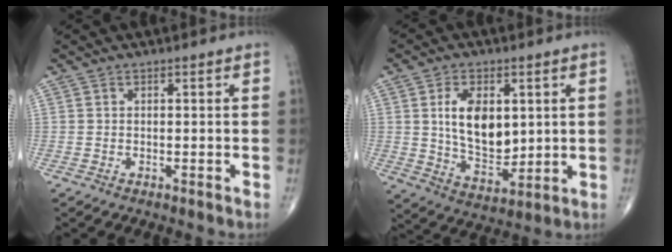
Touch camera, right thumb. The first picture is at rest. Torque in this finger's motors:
{"motor_torque": [1.52, 1.32, 1.16, -0.40, 0.15]}